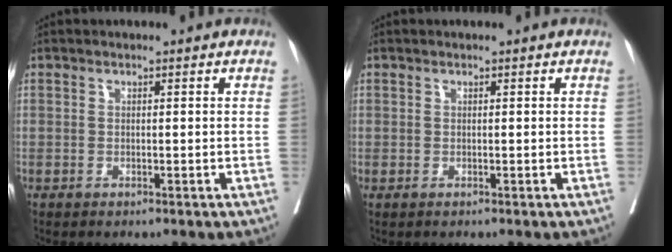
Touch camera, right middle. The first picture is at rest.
{"total": 0.0}